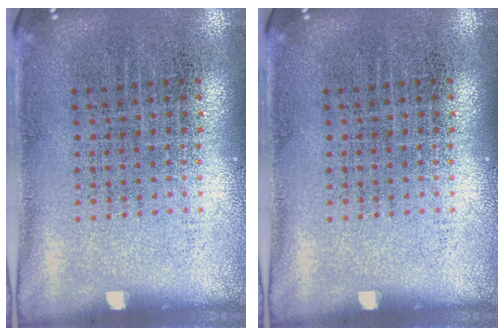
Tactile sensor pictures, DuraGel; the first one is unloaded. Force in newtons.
{"total": 0.0}